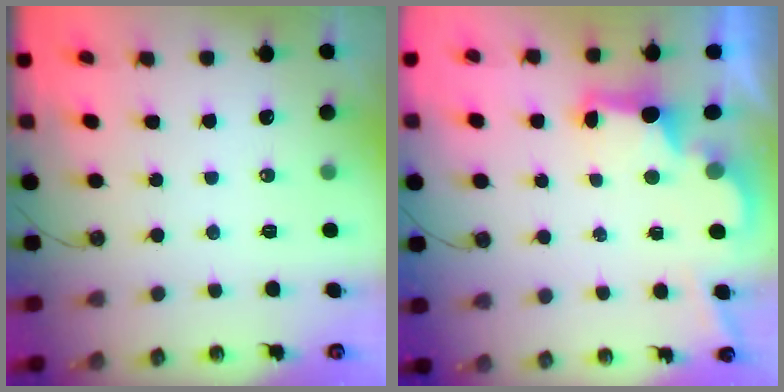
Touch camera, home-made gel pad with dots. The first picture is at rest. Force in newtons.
{"total": 2.8, "press": 2.7, "slide": 0.9}